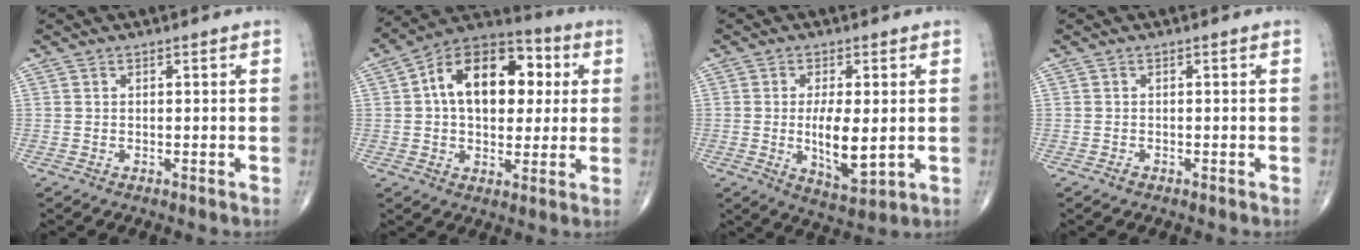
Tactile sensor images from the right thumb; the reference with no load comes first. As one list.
[{"total": 18.3, "force": [3.4, 11.4, 13.9], "torque": [-0.178, 0.021, 0.046]}, {"total": 8.9, "force": [-0.4, 3.4, 8.2], "torque": [-0.136, -0.020, 0.001]}, {"total": 0.7, "force": [-0.5, 0.4, 0.3], "torque": [-0.004, 0.001, -0.011]}]